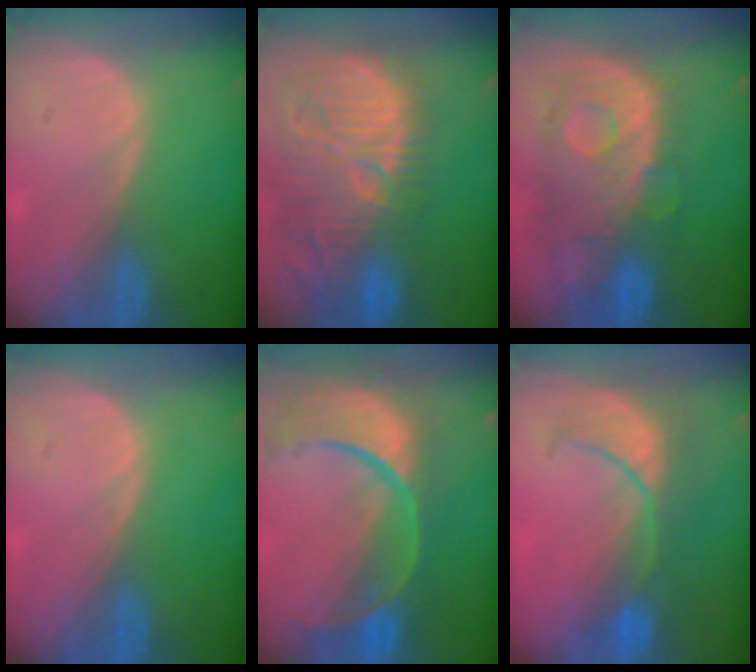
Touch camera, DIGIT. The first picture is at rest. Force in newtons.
{"total": 14.7, "press": 13.0, "slide": 6.8}
{"total": 11.2, "press": 9.7, "slide": 5.5}
{"total": 0.0}
{"total": 13.6, "press": 10.9, "slide": 8.2}
{"total": 7.9, "press": 7.7, "slide": 1.5}